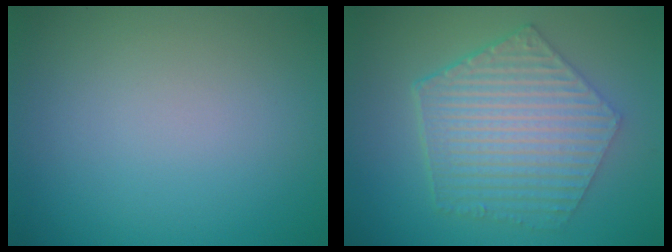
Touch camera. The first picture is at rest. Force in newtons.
{"total": 6.9, "press": 4.9, "slide": 4.8}